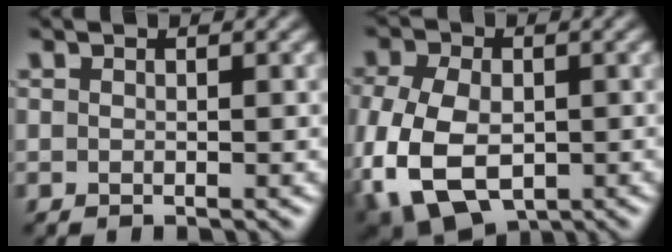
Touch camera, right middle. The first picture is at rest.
{"total": 10.1, "force": [-3.5, 6.4, 7.0], "torque": [-0.162, -0.030, -0.060]}